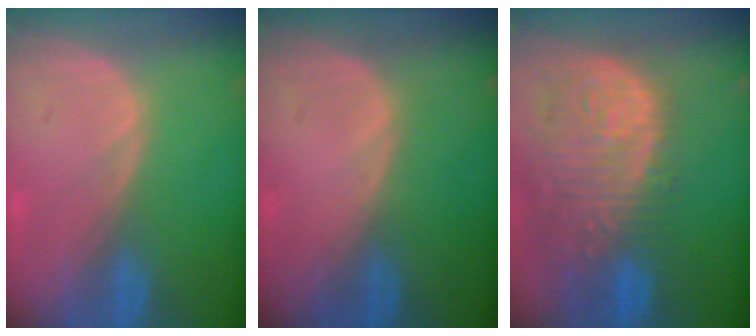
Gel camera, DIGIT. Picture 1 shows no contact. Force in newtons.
{"total": 0.0}
{"total": 14.3, "press": 11.7, "slide": 8.2}